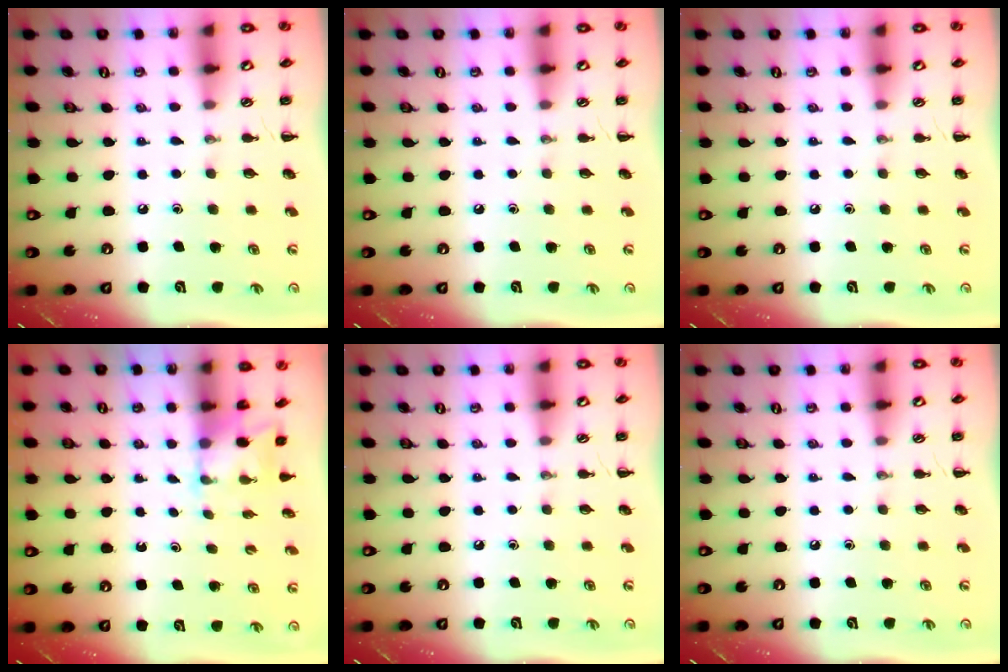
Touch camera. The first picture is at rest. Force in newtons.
{"total": 0.0}
{"total": 0.0}
{"total": 1.7, "press": 1.6, "slide": 0.6}
{"total": 0.0}
{"total": 0.0}